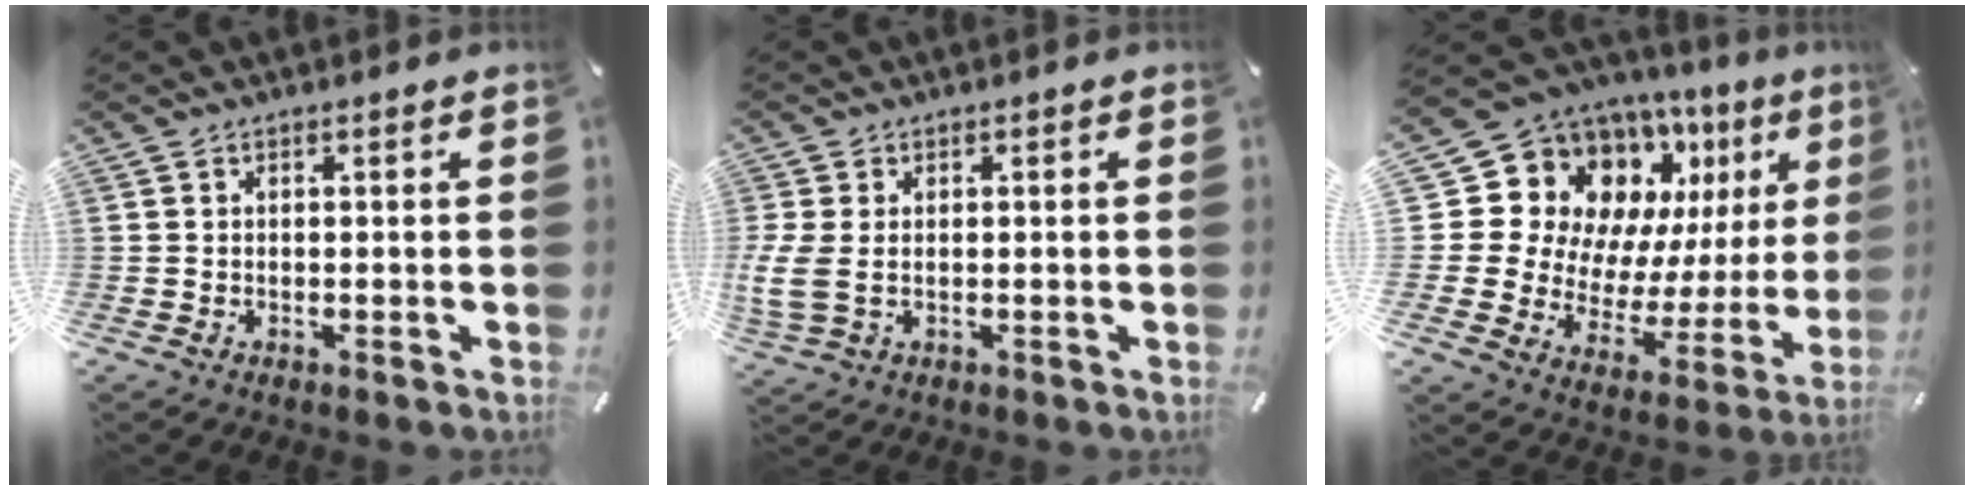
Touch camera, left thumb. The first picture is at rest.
{"total": 5.4, "force": [0.0, 3.5, 4.2], "torque": [-0.102, -0.001, -0.002]}
{"total": 15.6, "force": [9.0, 11.4, 5.8], "torque": [-0.093, -0.094, 0.177]}